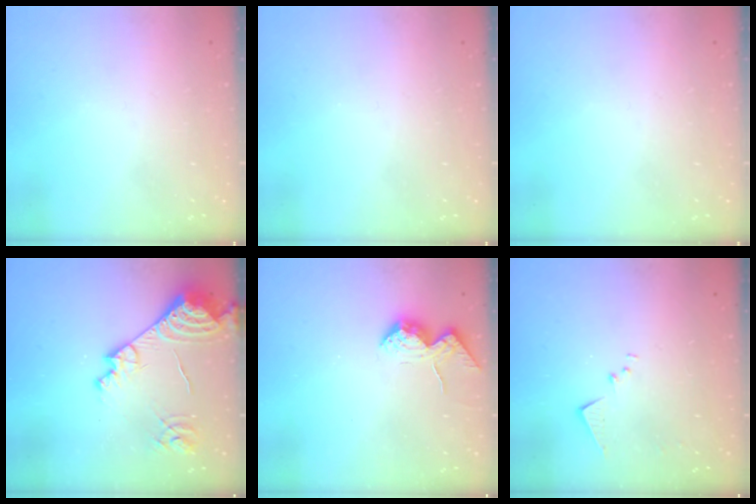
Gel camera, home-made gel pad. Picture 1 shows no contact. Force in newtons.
{"total": 0.0}
{"total": 0.0}
{"total": 16.1, "press": 16.0, "slide": 1.8}
{"total": 10.7, "press": 10.7, "slide": 1.4}
{"total": 7.5, "press": 7.4, "slide": 0.6}